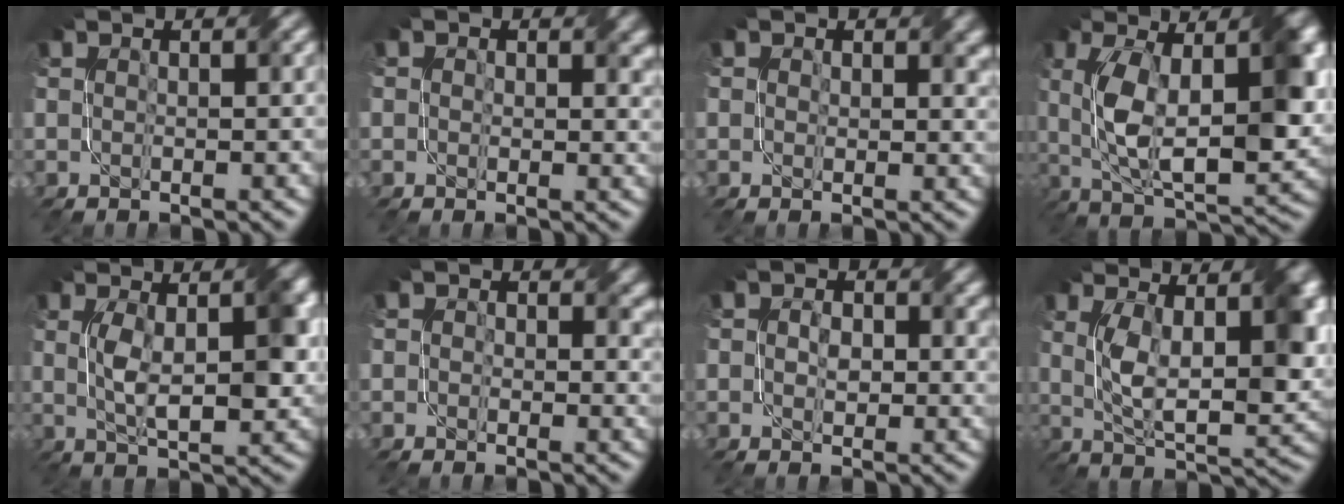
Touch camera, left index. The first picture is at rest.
{"total": 2.6, "force": [0.9, 1.9, 1.5], "torque": [-0.017, -0.005, 0.008]}
{"total": 2.5, "force": [1.1, 1.8, 1.3], "torque": [-0.017, -0.005, 0.013]}
{"total": 11.3, "force": [1.0, 4.7, 10.2], "torque": [-0.183, -0.005, 0.022]}
{"total": 6.2, "force": [0.6, 2.2, 5.7], "torque": [-0.103, -0.001, 0.012]}
{"total": 3.0, "force": [0.9, 2.4, 1.7], "torque": [-0.024, -0.001, 0.004]}
{"total": 2.6, "force": [0.3, 1.9, 1.8], "torque": [-0.029, -0.003, 0.003]}
{"total": 9.3, "force": [2.0, 3.7, 8.3], "torque": [-0.146, -0.008, 0.038]}